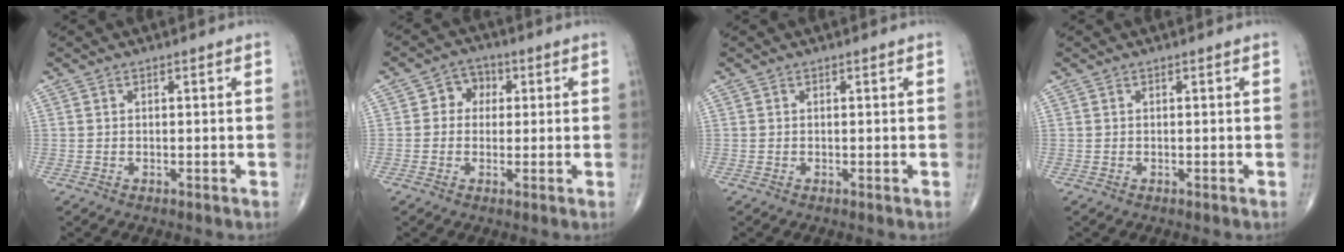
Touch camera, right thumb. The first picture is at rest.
{"total": 4.7, "force": [0.8, 4.1, 2.1], "torque": [-0.001, 0.009, 0.003]}
{"total": 0.0}
{"total": 0.0}